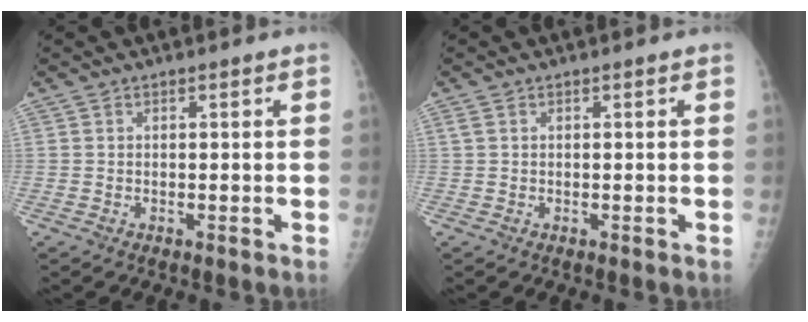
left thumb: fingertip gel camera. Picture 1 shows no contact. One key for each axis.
{"total": 0.8, "fx": 0.3, "fy": 0.5, "fz": 0.5, "tx": -0.015, "ty": 0.007, "tz": 0.007}